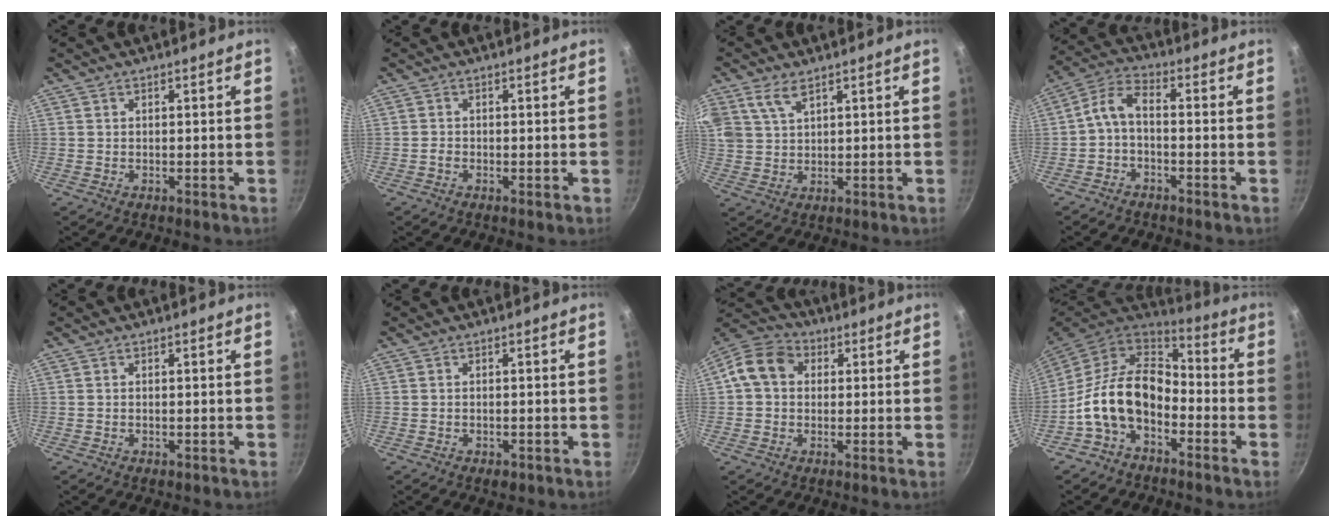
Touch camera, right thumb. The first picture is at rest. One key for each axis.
{"total": 0.8, "fx": -0.4, "fy": 0.4, "fz": 0.5, "tx": -0.014, "ty": 0.004, "tz": -0.012}
{"total": 6.7, "fx": 4.0, "fy": 3.7, "fz": 4.1, "tx": -0.077, "ty": 0.000, "tz": 0.081}
{"total": 5.5, "fx": -1.9, "fy": 2.7, "fz": 4.4, "tx": -0.101, "ty": 0.039, "tz": -0.045}
{"total": 0.6, "fx": -0.2, "fy": 0.3, "fz": 0.5, "tx": -0.006, "ty": 0.001, "tz": -0.004}
{"total": 2.0, "fx": -1.0, "fy": 1.1, "fz": 1.3, "tx": -0.022, "ty": 0.001, "tz": -0.013}
{"total": 9.3, "fx": 1.4, "fy": 7.6, "fz": 5.2, "tx": -0.071, "ty": 0.025, "tz": 0.003}
{"total": 14.7, "fx": -4.2, "fy": 9.5, "fz": 10.4, "tx": -0.170, "ty": 0.052, "tz": -0.095}